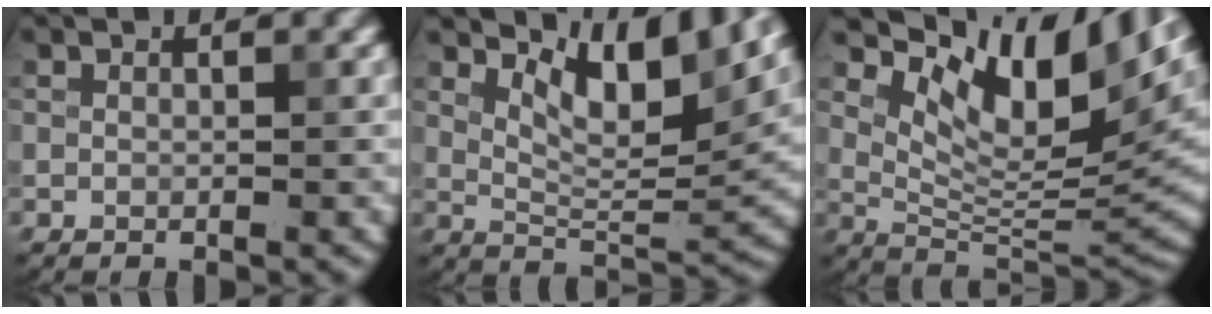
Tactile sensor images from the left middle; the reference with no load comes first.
{"total": 7.4, "force": [4.2, 2.5, 5.5], "torque": [-0.086, -0.005, 0.072]}
{"total": 11.9, "force": [6.9, 4.3, 8.8], "torque": [-0.140, 0.002, 0.130]}